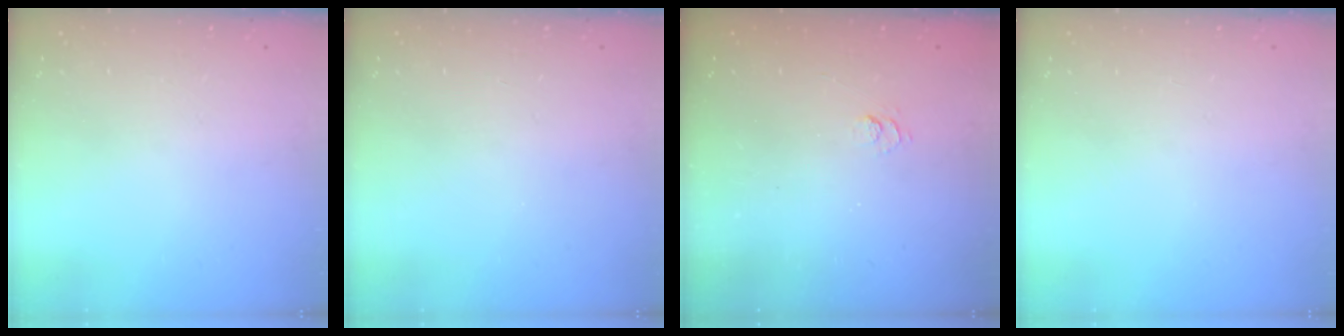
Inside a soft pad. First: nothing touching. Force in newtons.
{"total": 0.0}
{"total": 2.7, "press": 2.2, "slide": 1.5}
{"total": 0.0}